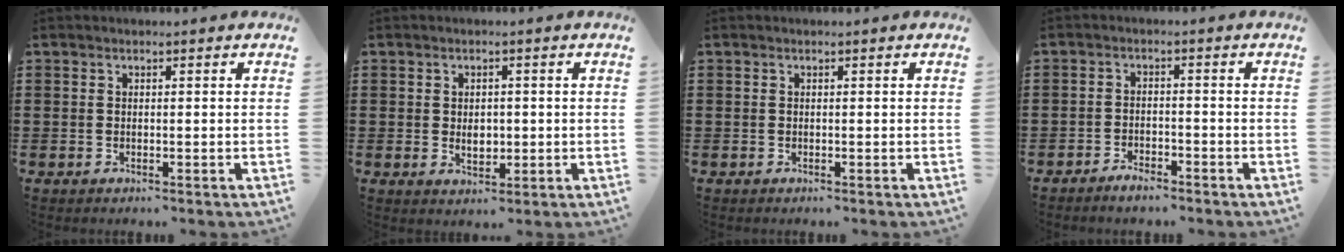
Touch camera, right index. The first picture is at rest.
{"total": 2.8, "force": [0.1, 1.8, 2.1], "torque": [-0.036, 0.003, -0.001]}
{"total": 0.0}
{"total": 2.2, "force": [-2.1, 0.6, 0.3], "torque": [-0.009, 0.005, -0.043]}